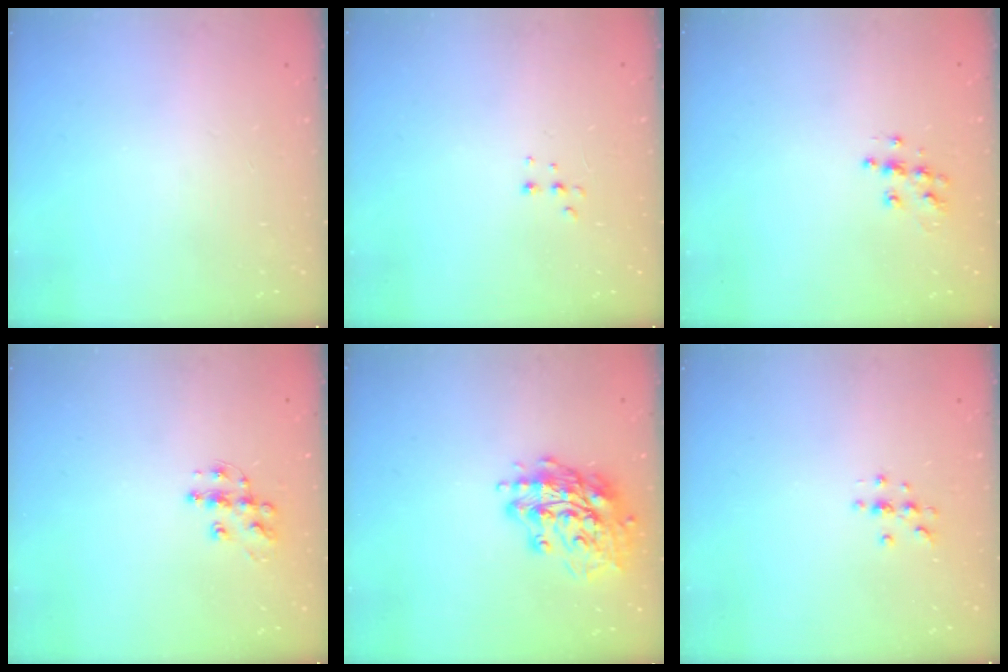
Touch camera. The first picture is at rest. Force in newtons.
{"total": 3.8, "press": 3.7, "slide": 0.8}
{"total": 7.0, "press": 7.0, "slide": 0.3}
{"total": 9.8, "press": 9.8, "slide": 0.6}
{"total": 15.7, "press": 15.6, "slide": 2.4}
{"total": 3.5, "press": 3.5, "slide": 0.4}